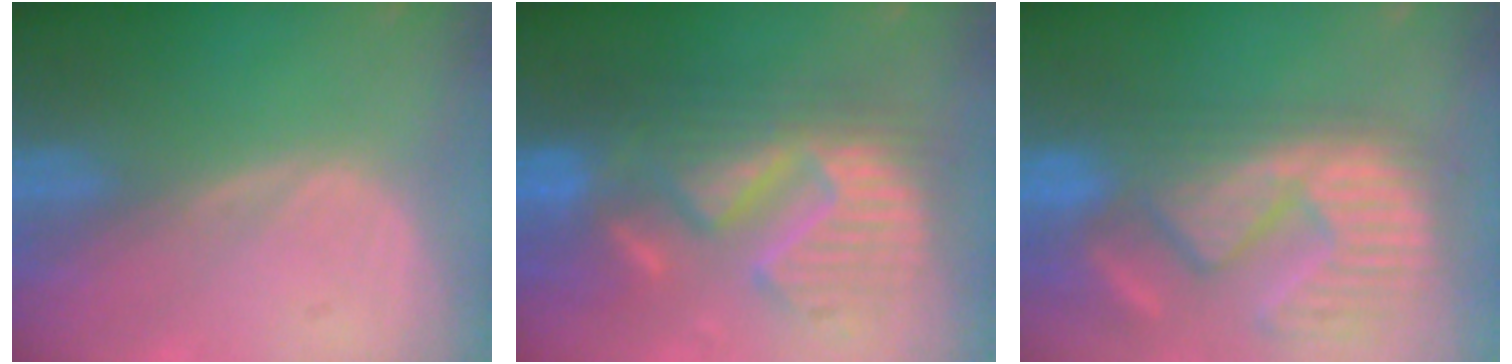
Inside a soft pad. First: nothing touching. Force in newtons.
{"total": 12.9, "press": 12.8, "slide": 1.4}
{"total": 13.9, "press": 12.0, "slide": 7.0}